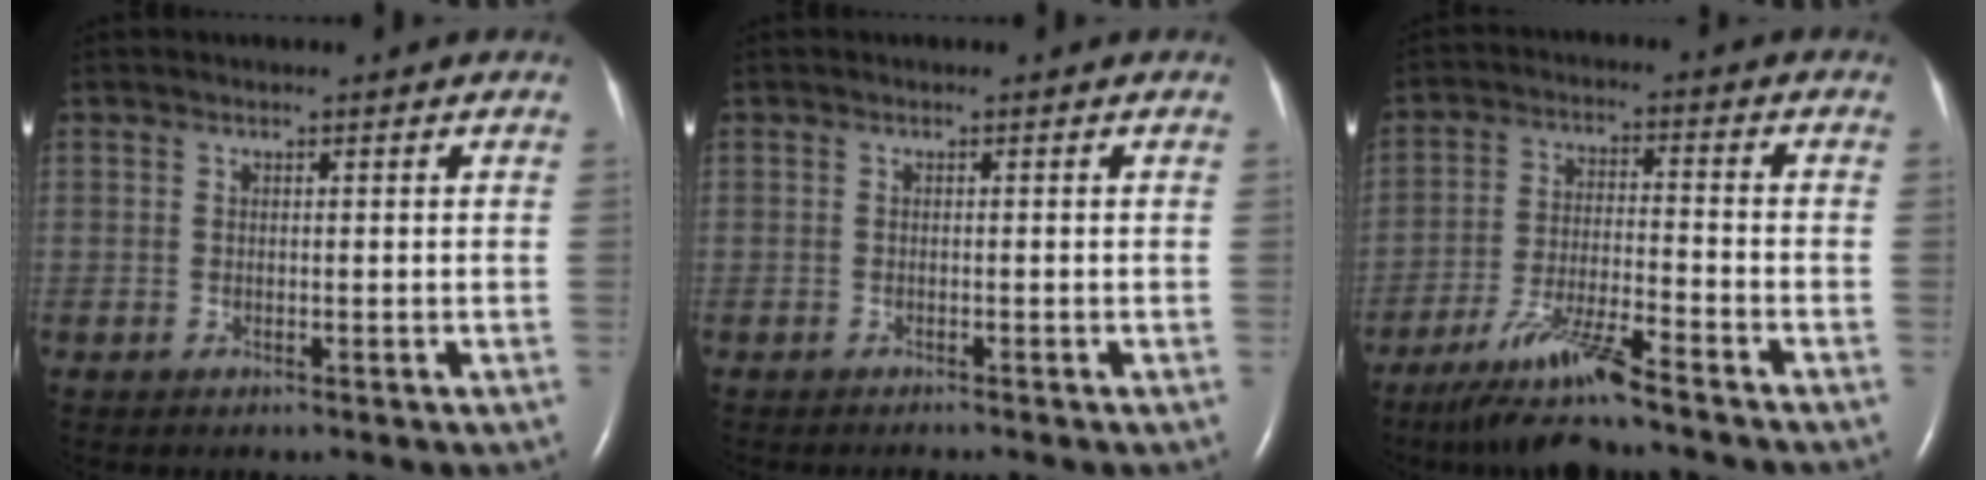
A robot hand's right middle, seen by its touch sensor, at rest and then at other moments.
{"total": 1.6, "force": [-1.3, -0.4, 0.7], "torque": [-0.008, 0.000, -0.015]}
{"total": 9.4, "force": [-7.6, -0.2, 5.5], "torque": [-0.109, -0.030, -0.139]}